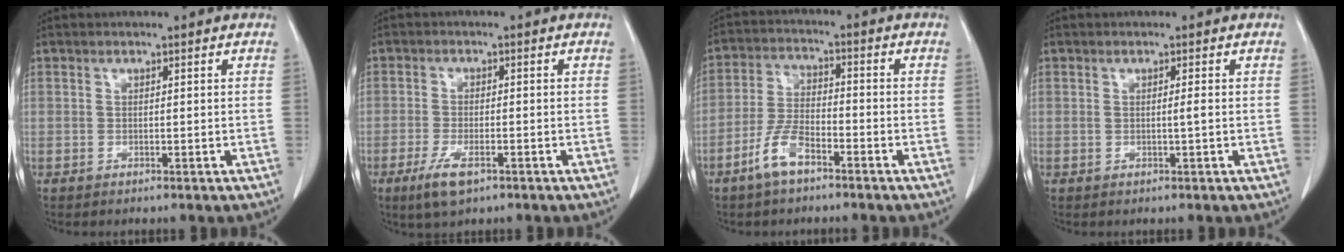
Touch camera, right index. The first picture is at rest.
{"total": 5.0, "force": [-2.9, 1.5, 3.8], "torque": [-0.079, -0.009, -0.048]}
{"total": 6.6, "force": [-4.3, 2.1, 4.6], "torque": [-0.103, 0.002, -0.086]}
{"total": 1.0, "force": [-0.1, -0.2, 1.0], "torque": [-0.017, -0.001, -0.002]}